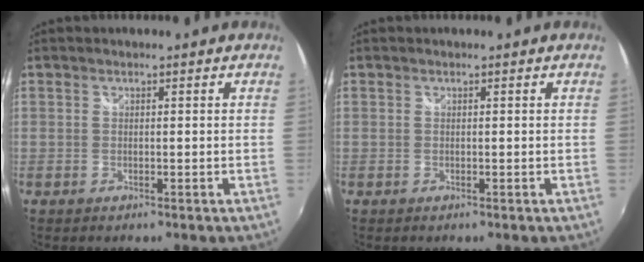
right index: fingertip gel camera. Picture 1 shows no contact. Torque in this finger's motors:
{"motor_torque": [0.00, 0.00, 0.00, 0.00]}